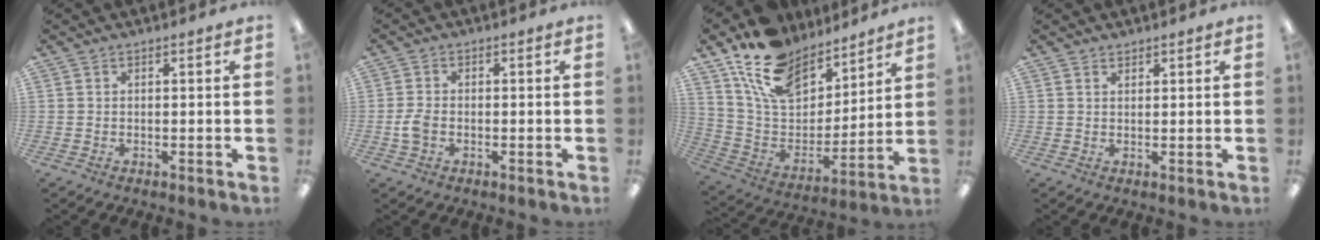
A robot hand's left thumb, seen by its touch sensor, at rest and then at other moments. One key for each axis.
{"total": 3.6, "fx": -0.9, "fy": 2.4, "fz": 2.5, "tx": -0.056, "ty": 0.002, "tz": -0.018}
{"total": 16.8, "fx": 12.6, "fy": 8.9, "fz": 6.6, "tx": -0.144, "ty": -0.075, "tz": 0.235}
{"total": 1.1, "fx": 1.0, "fy": 0.4, "fz": 0.0, "tx": 0.001, "ty": -0.001, "tz": 0.020}